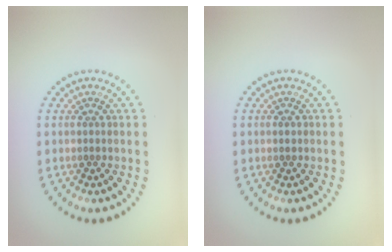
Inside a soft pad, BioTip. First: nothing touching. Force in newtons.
{"total": 0.7, "press": 0.7, "slide": 0.2}